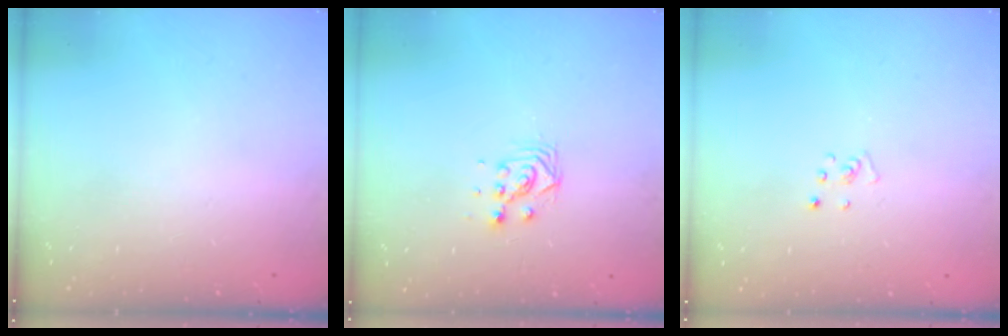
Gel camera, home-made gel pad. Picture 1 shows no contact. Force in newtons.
{"total": 4.6, "press": 4.6, "slide": 0.2}
{"total": 2.2, "press": 2.2, "slide": 0.2}